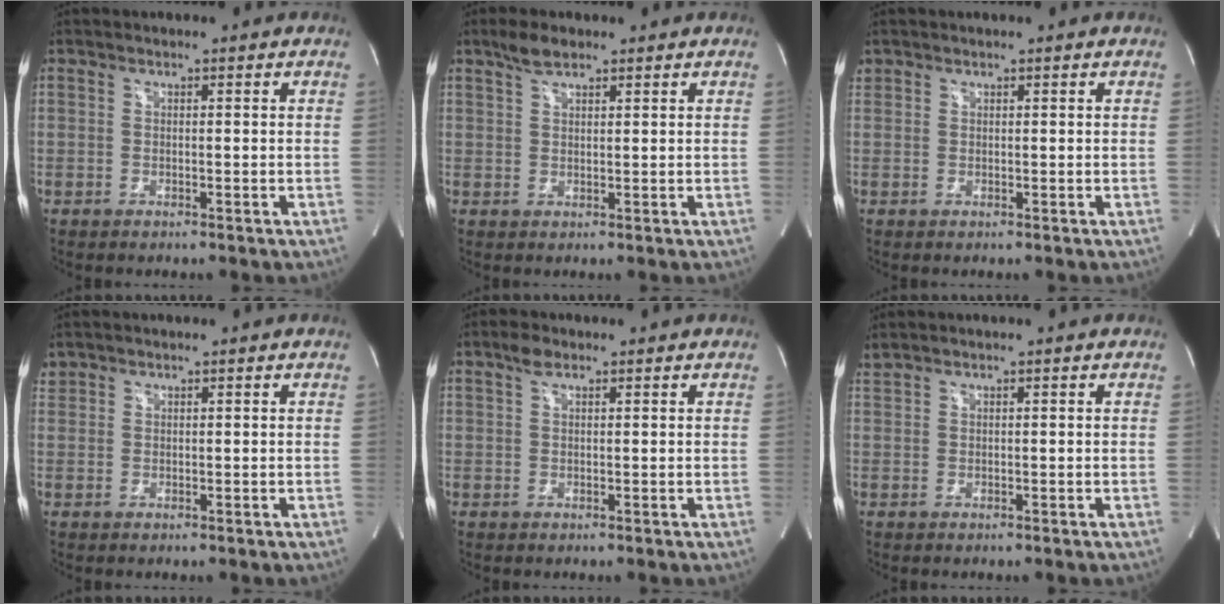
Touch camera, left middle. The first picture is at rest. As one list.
[{"total": 3.1, "force": [2.4, 1.0, 1.7], "torque": [-0.042, 0.007, 0.046]}, {"total": 0.9, "force": [0.6, 0.6, 0.0], "torque": [0.002, 0.012, 0.011]}, {"total": 1.3, "force": [1.1, 0.7, 0.0], "torque": [-0.001, 0.014, 0.022]}, {"total": 1.8, "force": [1.3, 0.7, 1.1], "torque": [-0.029, 0.009, 0.025]}, {"total": 1.6, "force": [1.3, -0.4, 0.8], "torque": [-0.037, 0.028, 0.036]}]